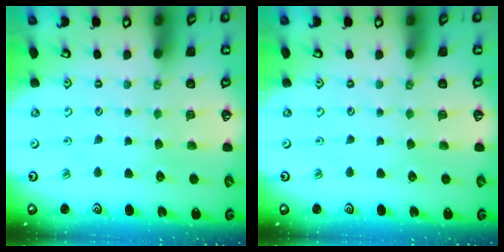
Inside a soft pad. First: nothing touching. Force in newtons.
{"total": 0.0}